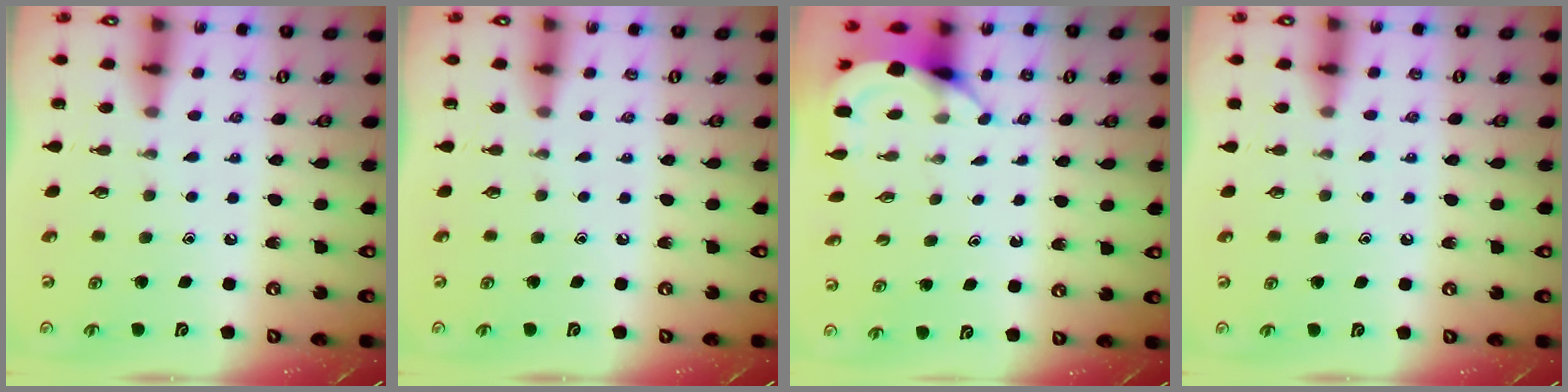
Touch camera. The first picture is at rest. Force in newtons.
{"total": 0.0}
{"total": 4.2, "press": 4.2, "slide": 0.2}
{"total": 6.0, "press": 5.9, "slide": 0.8}